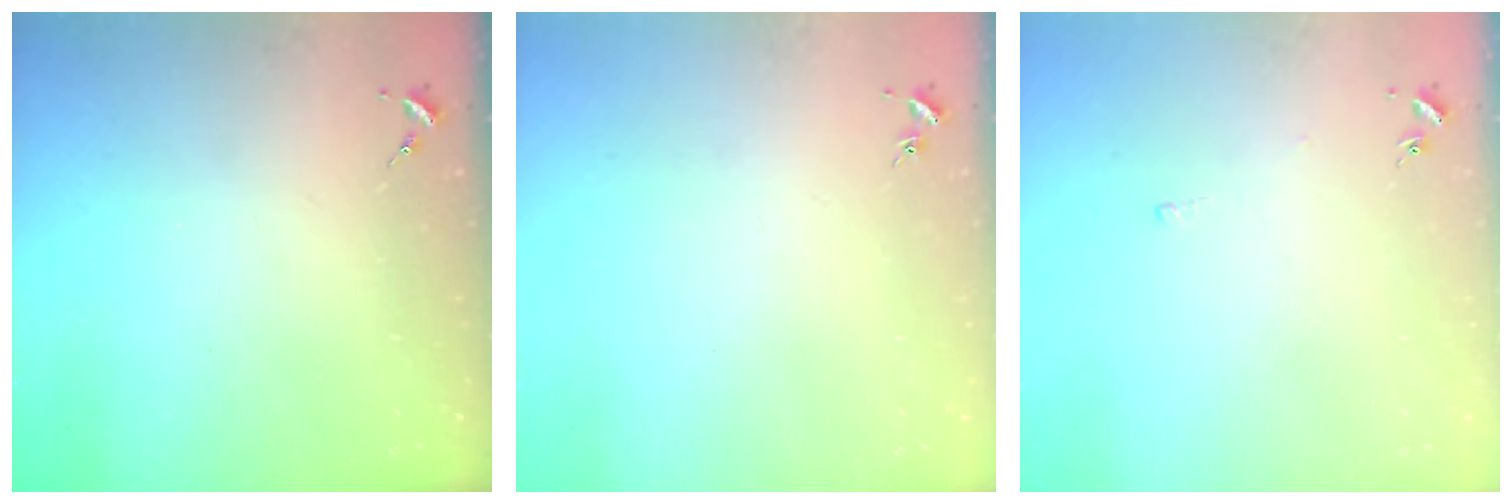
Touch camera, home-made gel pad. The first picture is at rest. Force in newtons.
{"total": 0.8, "press": 0.8, "slide": 0.2}
{"total": 2.2, "press": 2.2, "slide": 0.5}